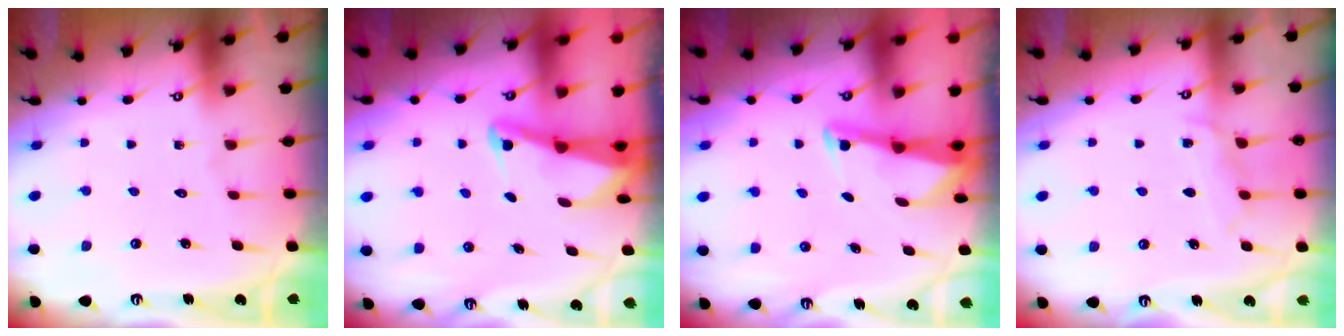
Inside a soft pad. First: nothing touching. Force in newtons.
{"total": 2.5, "press": 2.5, "slide": 0.6}
{"total": 2.9, "press": 2.9, "slide": 0.2}
{"total": 6.9, "press": 6.8, "slide": 0.8}